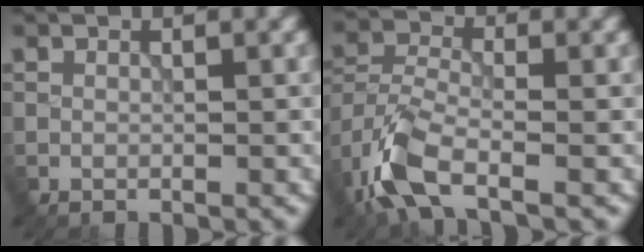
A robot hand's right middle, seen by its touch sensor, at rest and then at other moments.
{"total": 6.2, "force": [-3.8, 2.4, 4.3], "torque": [-0.095, -0.006, -0.089]}